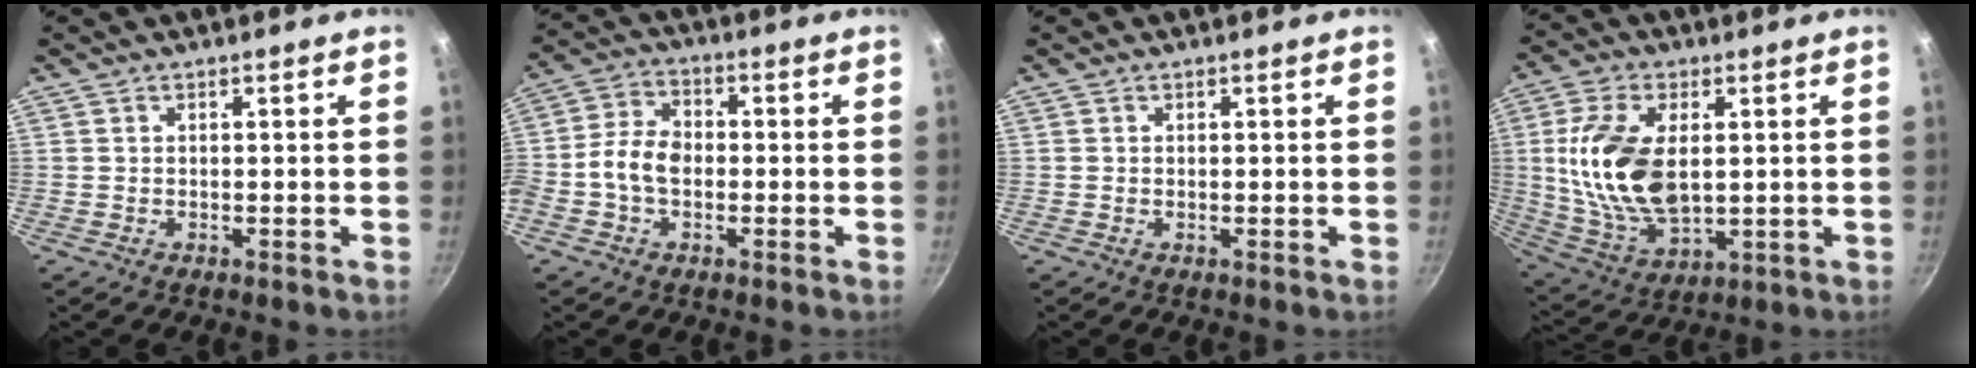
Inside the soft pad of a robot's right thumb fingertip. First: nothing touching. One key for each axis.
{"total": 7.6, "fx": -1.4, "fy": 5.3, "fz": 5.3, "tx": -0.089, "ty": 0.028, "tz": -0.040}
{"total": 0.0}
{"total": 16.9, "fx": 2.1, "fy": 9.5, "fz": 13.8, "tx": -0.257, "ty": -0.011, "tz": 0.049}